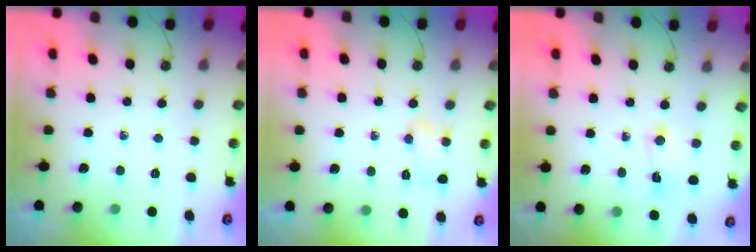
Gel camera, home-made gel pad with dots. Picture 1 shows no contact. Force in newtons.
{"total": 3.9, "press": 3.9, "slide": 0.7}
{"total": 2.7, "press": 2.7, "slide": 0.3}